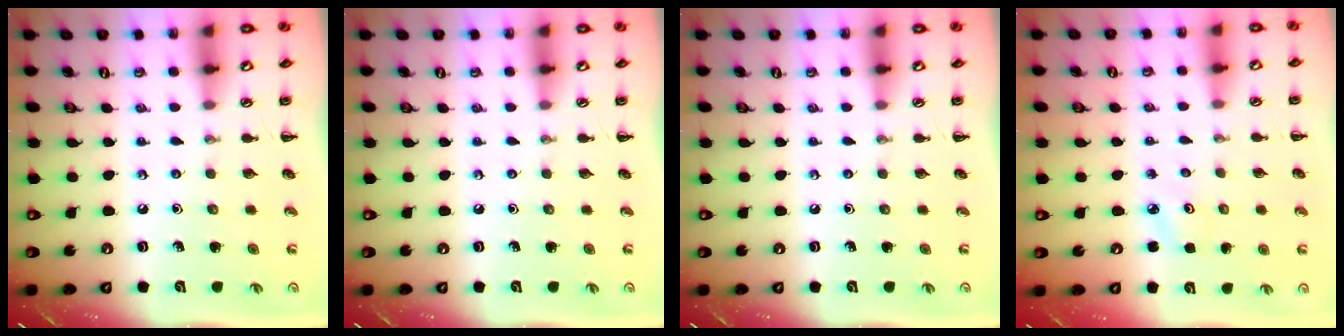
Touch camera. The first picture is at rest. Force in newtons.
{"total": 0.0}
{"total": 0.0}
{"total": 2.2, "press": 2.2, "slide": 0.5}